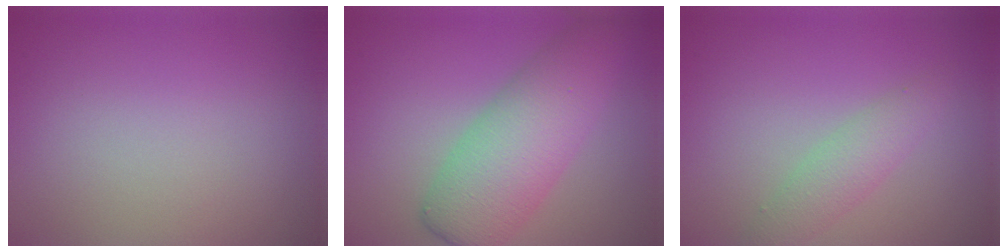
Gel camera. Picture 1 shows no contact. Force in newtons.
{"total": 7.6, "press": 7.6, "slide": 0.2}
{"total": 2.5, "press": 2.5, "slide": 0.1}